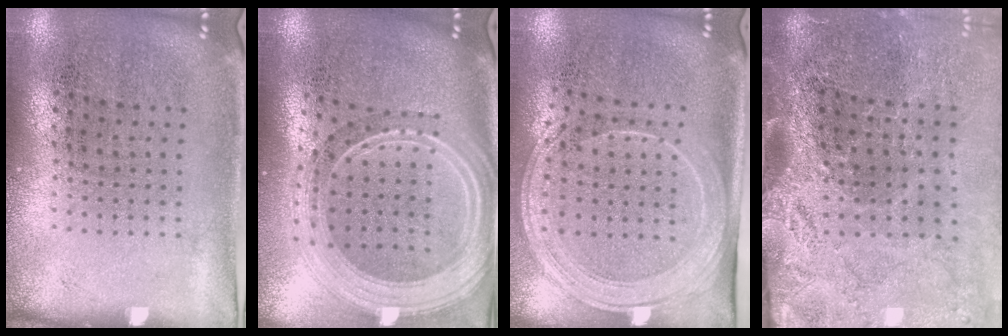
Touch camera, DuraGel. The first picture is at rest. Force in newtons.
{"total": 2.8, "press": 2.3, "slide": 1.5}
{"total": 2.1, "press": 1.8, "slide": 1.0}
{"total": 4.2, "press": 3.4, "slide": 2.4}